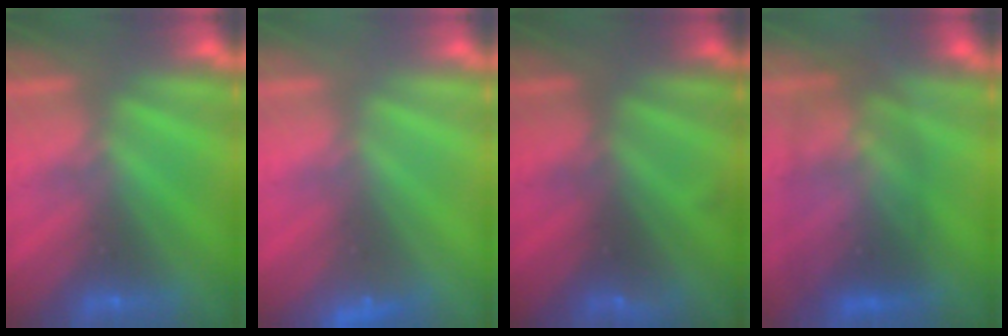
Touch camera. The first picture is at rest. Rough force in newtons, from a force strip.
{"total": 2.3}
{"total": 1.2}
{"total": 2.8}